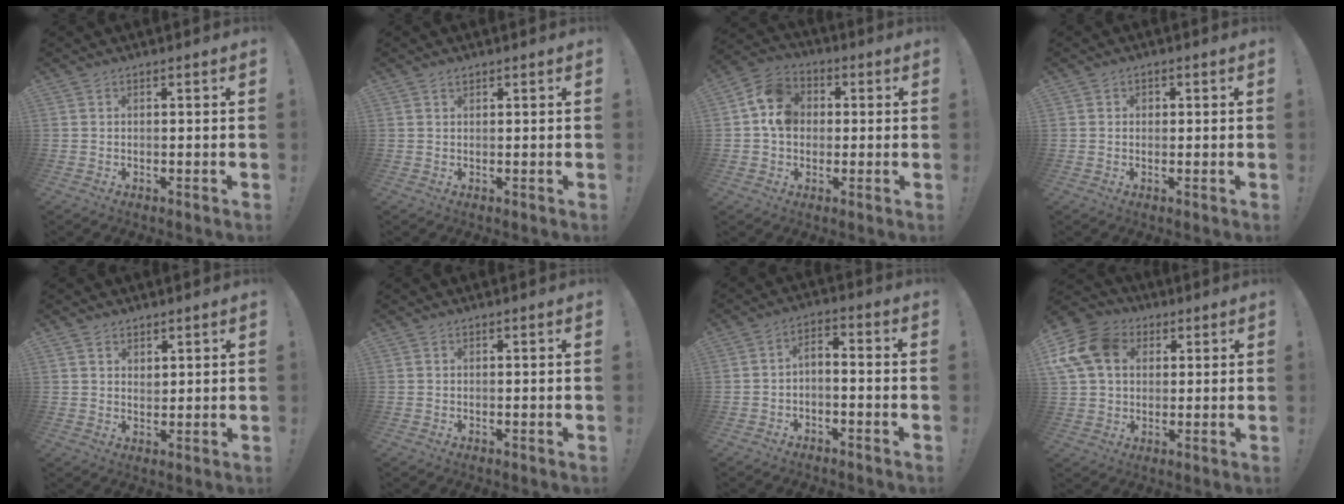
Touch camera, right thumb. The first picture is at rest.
{"total": 1.0, "force": [0.8, 0.4, 0.4], "torque": [-0.002, -0.003, 0.014]}
{"total": 11.4, "force": [1.5, 9.5, 6.1], "torque": [-0.090, 0.020, 0.038]}
{"total": 1.1, "force": [-0.1, 1.0, 0.5], "torque": [-0.007, 0.003, -0.003]}
{"total": 3.1, "force": [2.2, 2.1, 0.5], "torque": [0.003, -0.016, 0.037]}
{"total": 0.0}
{"total": 3.9, "force": [-3.0, 1.1, 2.2], "torque": [-0.047, 0.005, -0.056]}
{"total": 15.7, "force": [4.9, 12.0, 8.8], "torque": [-0.176, -0.010, 0.097]}